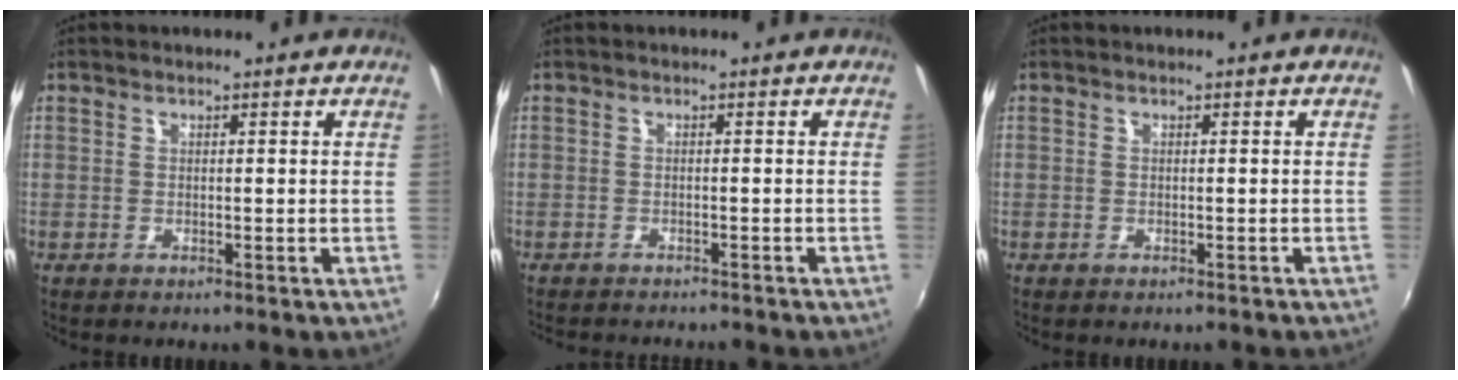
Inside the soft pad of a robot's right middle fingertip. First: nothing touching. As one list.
[{"total": 4.4, "force": [-4.1, 0.8, 1.5], "torque": [-0.038, -0.014, -0.061]}, {"total": 0.7, "force": [-0.6, 0.2, 0.3], "torque": [-0.006, -0.001, -0.008]}]